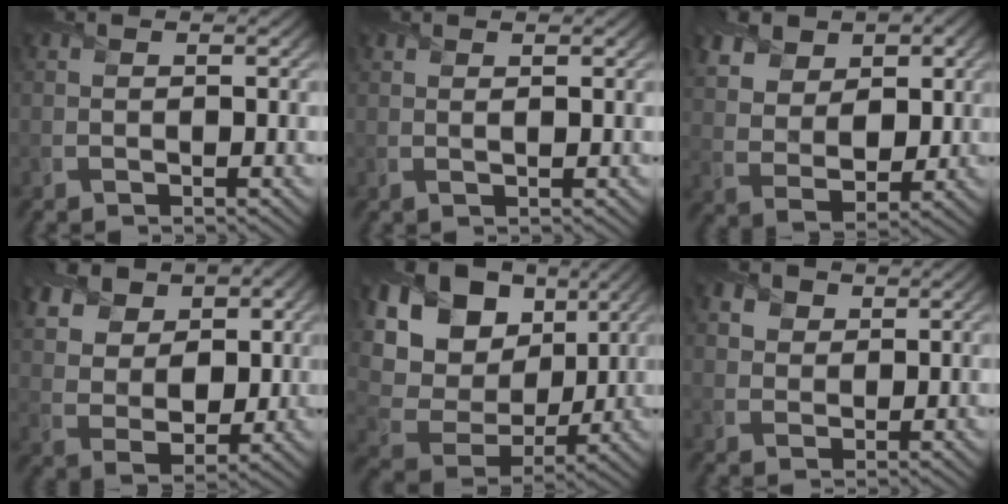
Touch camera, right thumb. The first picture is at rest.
{"total": 0.9, "force": [0.7, 0.1, 0.7], "torque": [-0.017, 0.002, 0.012]}
{"total": 8.3, "force": [4.2, 5.4, 4.6], "torque": [-0.125, 0.006, 0.071]}
{"total": 10.0, "force": [4.8, 6.8, 5.5], "torque": [-0.146, 0.002, 0.089]}
{"total": 18.5, "force": [7.8, 13.7, 9.6], "torque": [-0.258, 0.055, 0.168]}
{"total": 3.9, "force": [2.3, 2.7, 1.6], "torque": [-0.050, 0.000, 0.044]}